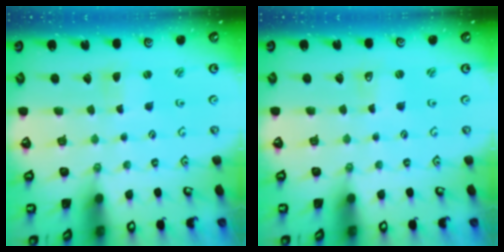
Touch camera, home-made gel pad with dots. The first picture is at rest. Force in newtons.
{"total": 1.5, "press": 1.5, "slide": 0.1}